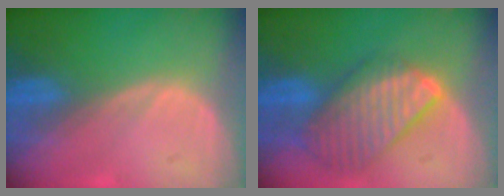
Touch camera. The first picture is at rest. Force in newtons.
{"total": 9.8, "press": 8.4, "slide": 5.0}